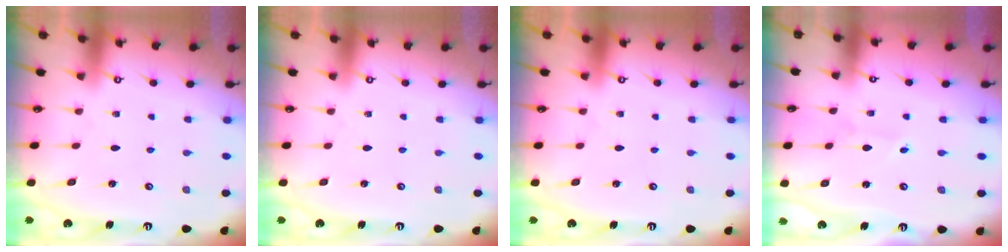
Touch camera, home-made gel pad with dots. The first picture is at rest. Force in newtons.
{"total": 0.0}
{"total": 0.0}
{"total": 1.5, "press": 1.5, "slide": 0.1}